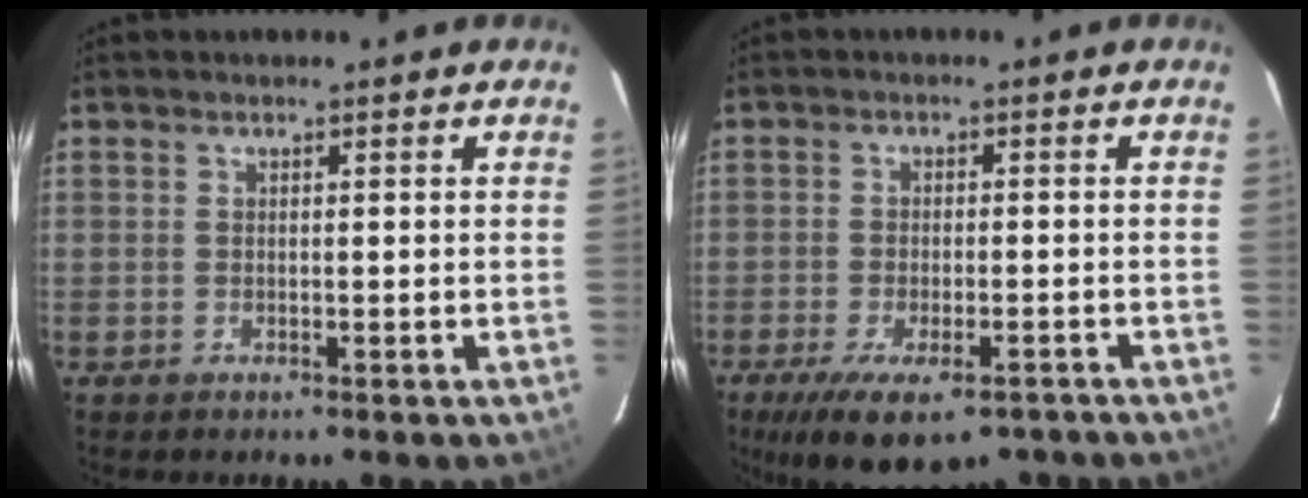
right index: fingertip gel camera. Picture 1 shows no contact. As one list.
[{"total": 13.6, "force": [-9.3, 5.4, 8.2], "torque": [-0.168, -0.031, -0.141]}]